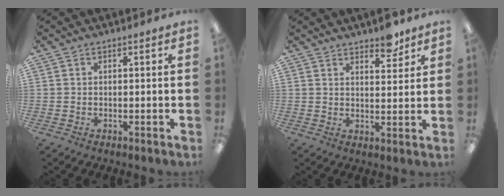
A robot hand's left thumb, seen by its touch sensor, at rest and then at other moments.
{"total": 5.7, "force": [4.8, 2.0, 2.4], "torque": [-0.016, -0.034, 0.081]}